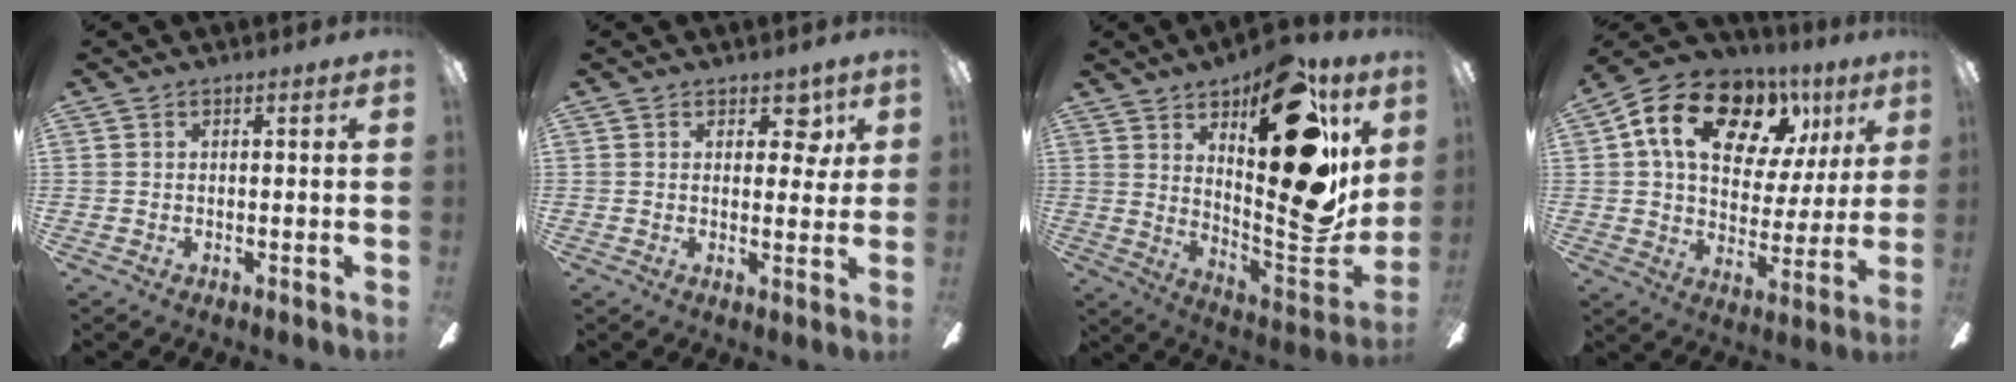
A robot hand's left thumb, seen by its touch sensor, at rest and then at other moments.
{"total": 5.4, "force": [2.2, 3.4, 3.6], "torque": [-0.034, -0.003, 0.033]}
{"total": 26.6, "force": [12.2, 11.7, 20.5], "torque": [-0.244, -0.081, 0.208]}
{"total": 19.2, "force": [9.6, 12.1, 11.4], "torque": [-0.192, -0.027, 0.169]}